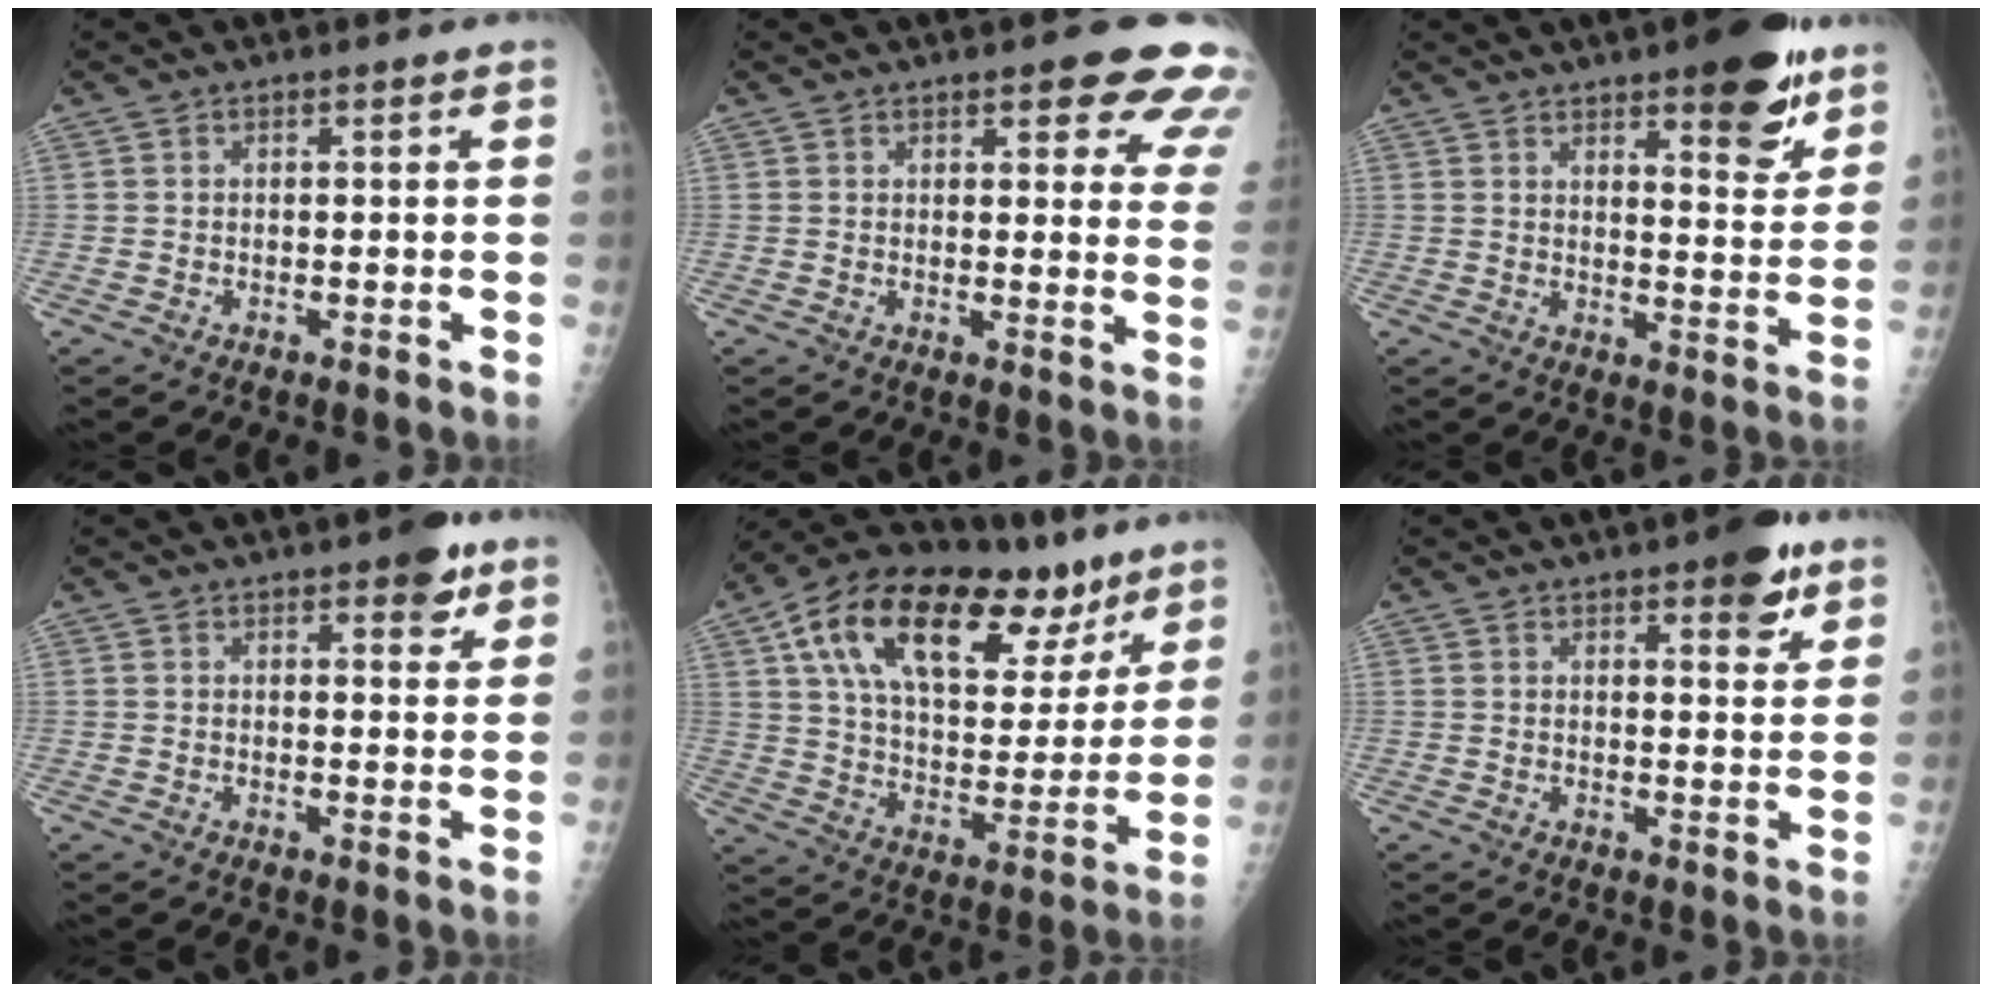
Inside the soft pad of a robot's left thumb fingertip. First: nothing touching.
{"total": 12.9, "force": [8.3, 4.6, 8.8], "torque": [-0.056, -0.037, 0.079]}
{"total": 12.5, "force": [7.6, 4.1, 8.9], "torque": [-0.084, -0.043, 0.101]}
{"total": 4.9, "force": [2.9, 2.1, 3.4], "torque": [-0.025, -0.012, 0.031]}
{"total": 29.1, "force": [15.6, 14.3, 19.9], "torque": [-0.277, 0.000, 0.255]}
{"total": 6.8, "force": [4.0, 2.4, 5.0], "torque": [-0.046, -0.018, 0.046]}